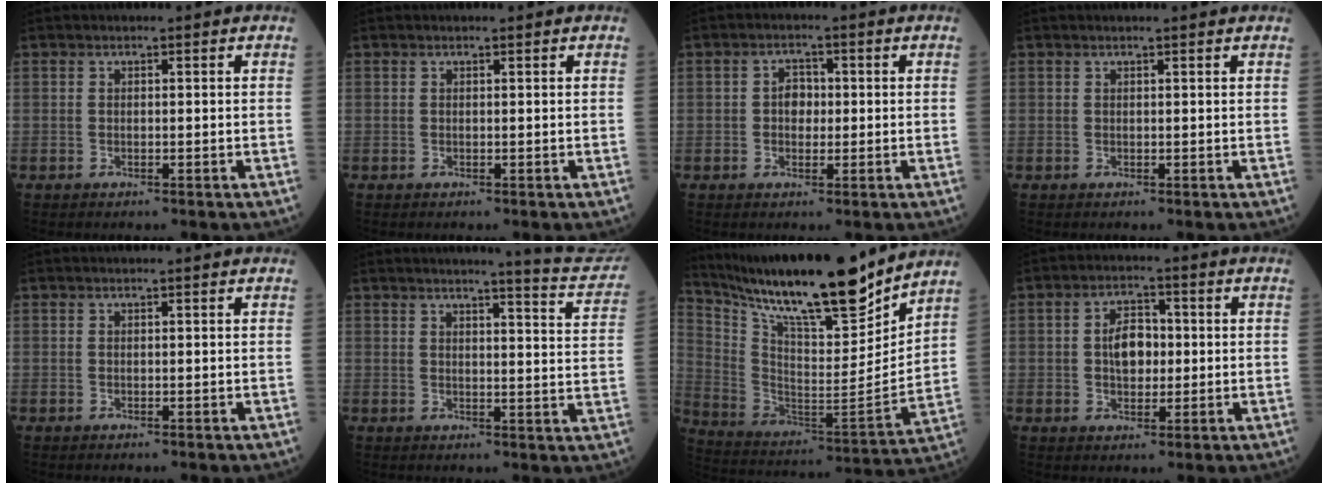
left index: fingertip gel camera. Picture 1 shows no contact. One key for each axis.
{"total": 0.0}
{"total": 2.7, "fx": 0.0, "fy": 2.0, "fz": 1.9, "tx": -0.031, "ty": 0.008, "tz": 0.000}
{"total": 1.5, "fx": 1.4, "fy": -0.2, "fz": 0.6, "tx": -0.011, "ty": 0.006, "tz": 0.020}
{"total": 0.7, "fx": 0.6, "fy": -0.1, "fz": 0.3, "tx": -0.008, "ty": 0.002, "tz": 0.012}
{"total": 10.1, "fx": 9.7, "fy": -0.8, "fz": 2.7, "tx": -0.030, "ty": -0.055, "tz": 0.095}
{"total": 23.5, "fx": 19.9, "fy": 2.7, "fz": 12.2, "tx": -0.232, "ty": -0.026, "tz": 0.333}
{"total": 5.1, "fx": 0.2, "fy": 3.1, "fz": 4.1, "tx": -0.078, "ty": 0.012, "tz": 0.004}